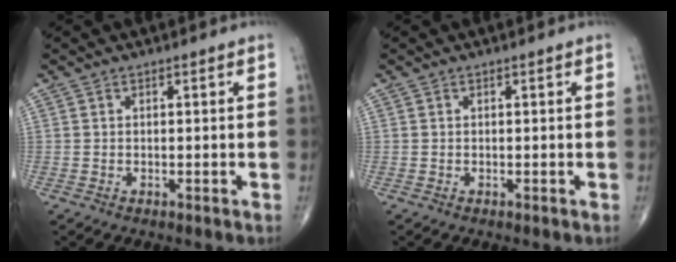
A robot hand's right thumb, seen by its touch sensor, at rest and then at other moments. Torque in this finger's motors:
{"motor_torque": [0.10, 0.10, -0.01, -0.01, 0.00]}